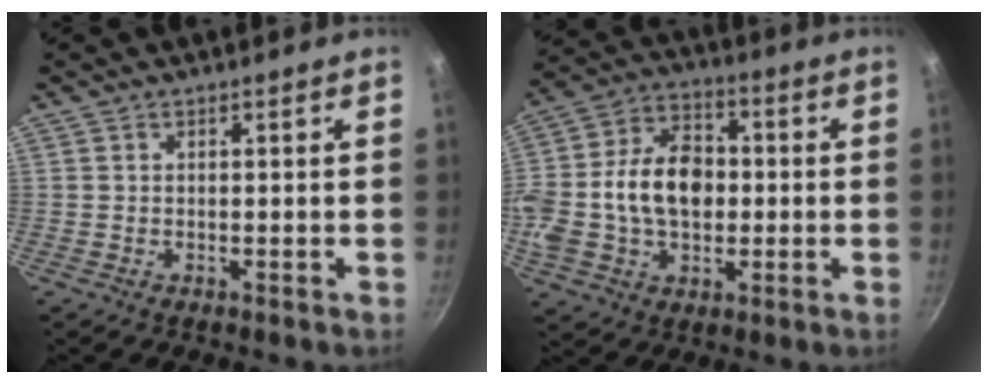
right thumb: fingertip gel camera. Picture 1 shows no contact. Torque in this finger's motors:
{"motor_torque": [2.46, 2.43, 1.75, -0.65, 0.20]}